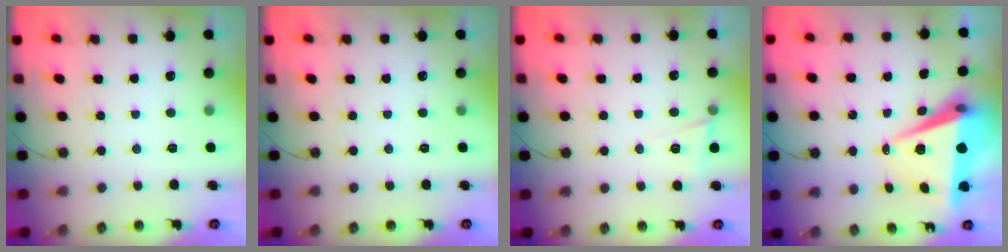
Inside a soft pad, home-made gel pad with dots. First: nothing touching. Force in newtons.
{"total": 0.0}
{"total": 4.5, "press": 3.7, "slide": 2.6}
{"total": 8.7, "press": 7.8, "slide": 4.0}